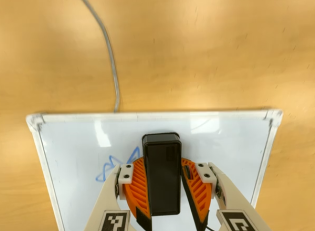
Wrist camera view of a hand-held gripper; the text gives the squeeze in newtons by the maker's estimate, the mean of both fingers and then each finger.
{"total": 10.5, "left": 12.1, "right": 8.9}